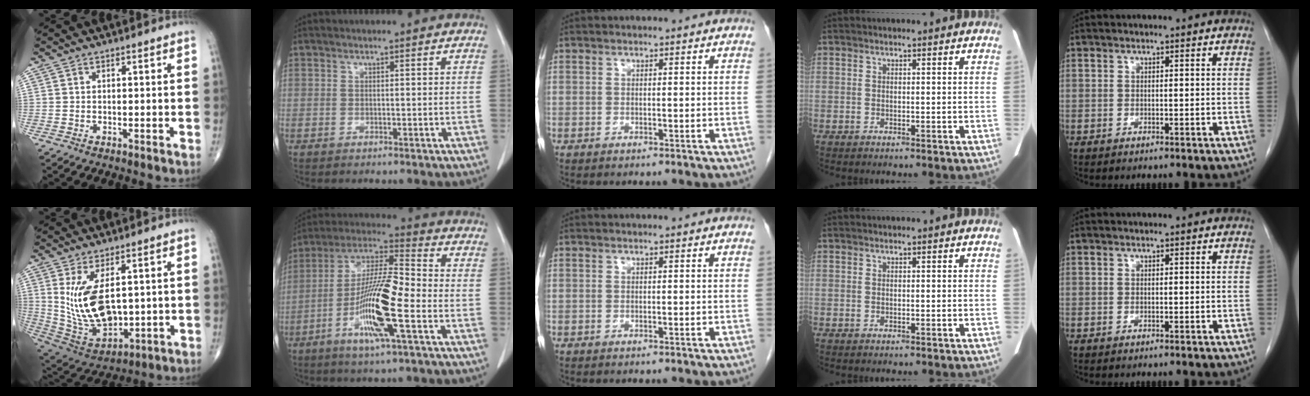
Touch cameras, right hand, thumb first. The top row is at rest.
{"thumb": {"total": 14.3, "force": [2.5, 7.3, 12.0], "torque": [-0.214, -0.021, 0.074]}, "index": {"total": 15.0, "force": [-4.8, 1.2, 14.2], "torque": [-0.278, -0.008, -0.095]}}